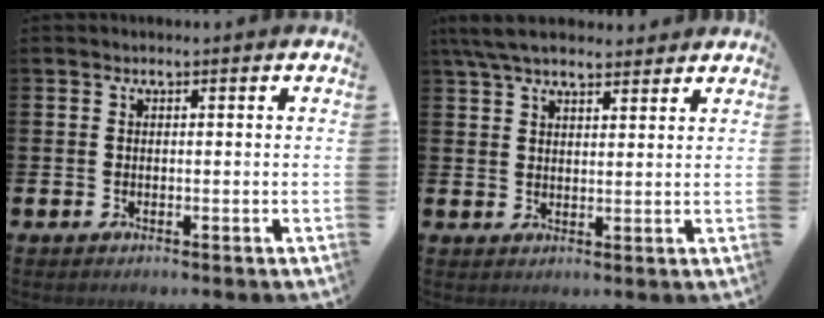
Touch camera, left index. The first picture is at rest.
{"total": 5.9, "force": [5.3, 1.6, 2.0], "torque": [-0.061, -0.009, 0.100]}